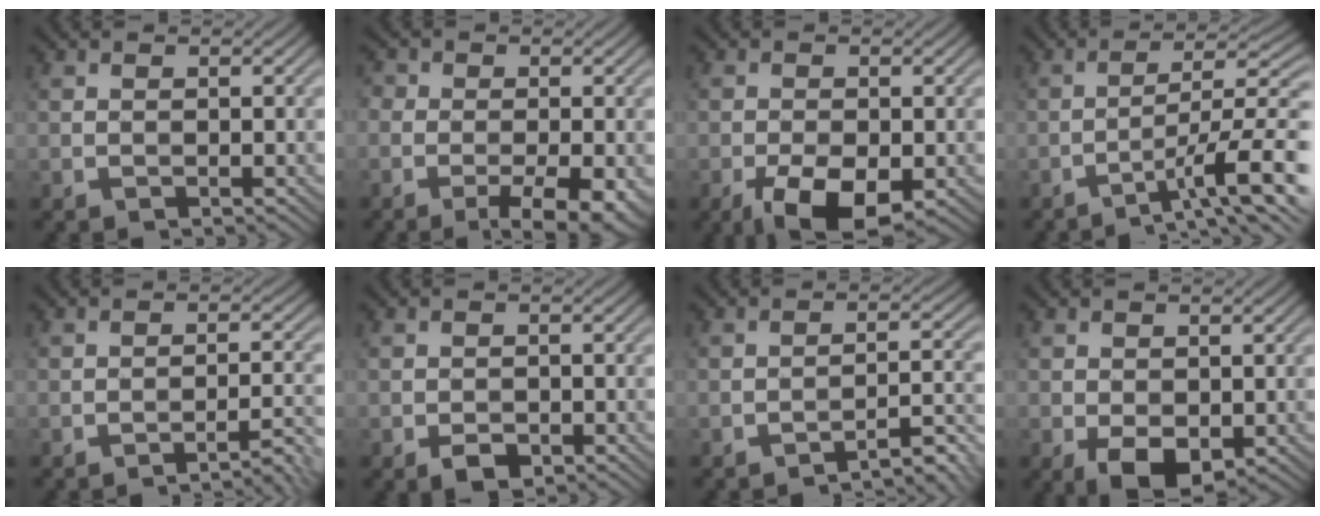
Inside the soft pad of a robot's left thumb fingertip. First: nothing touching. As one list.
[{"total": 7.8, "force": [-3.2, 4.0, 6.0], "torque": [-0.088, 0.001, -0.050]}, {"total": 7.4, "force": [-3.5, 3.5, 5.5], "torque": [-0.100, -0.010, -0.058]}, {"total": 11.1, "force": [-5.6, 2.0, 9.3], "torque": [-0.140, 0.019, -0.090]}, {"total": 3.7, "force": [-2.7, 0.4, 2.5], "torque": [-0.036, 0.015, -0.048]}, {"total": 2.1, "force": [-1.0, 1.4, 1.2], "torque": [-0.022, -0.007, -0.017]}, {"total": 4.6, "force": [-3.8, 0.5, 2.6], "torque": [-0.033, 0.020, -0.057]}, {"total": 4.4, "force": [-1.3, 2.8, 3.2], "torque": [-0.063, -0.007, -0.024]}]